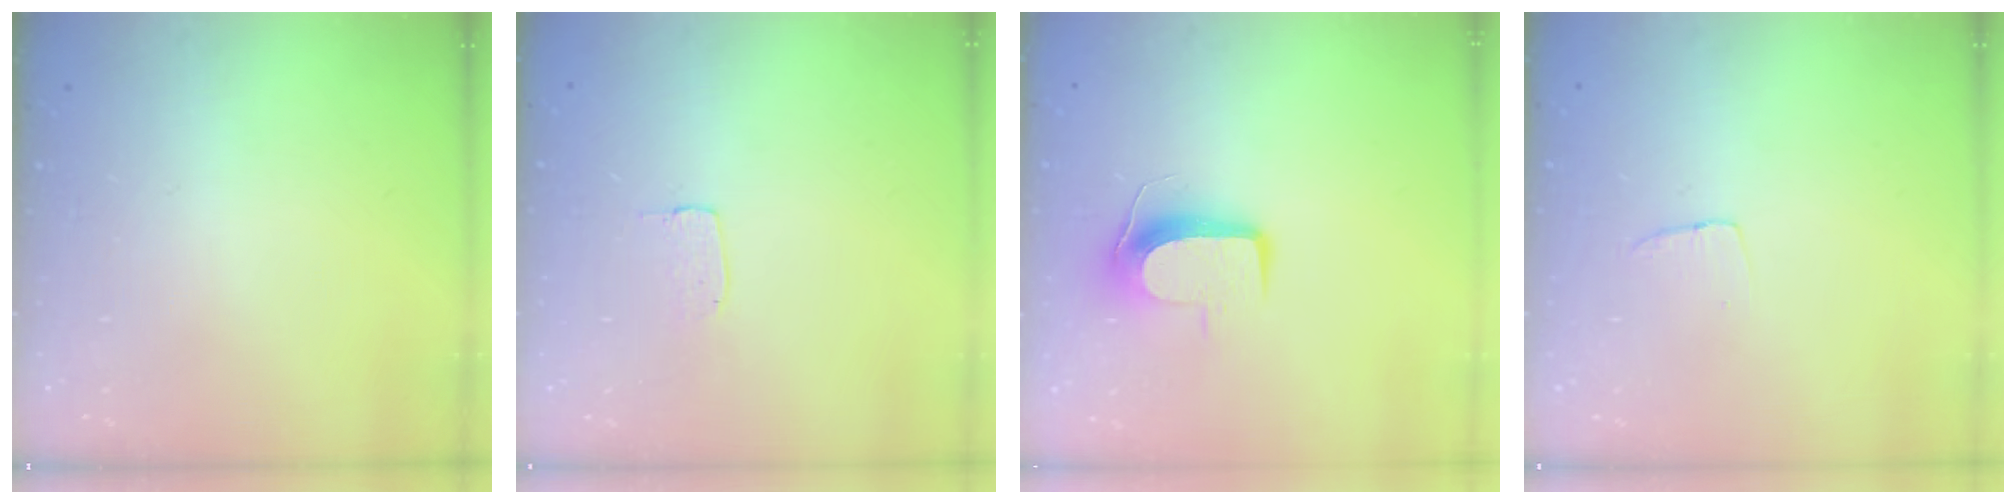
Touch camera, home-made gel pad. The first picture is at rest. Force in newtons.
{"total": 3.1, "press": 3.1, "slide": 0.2}
{"total": 8.8, "press": 8.7, "slide": 0.6}
{"total": 2.9, "press": 2.9, "slide": 0.1}